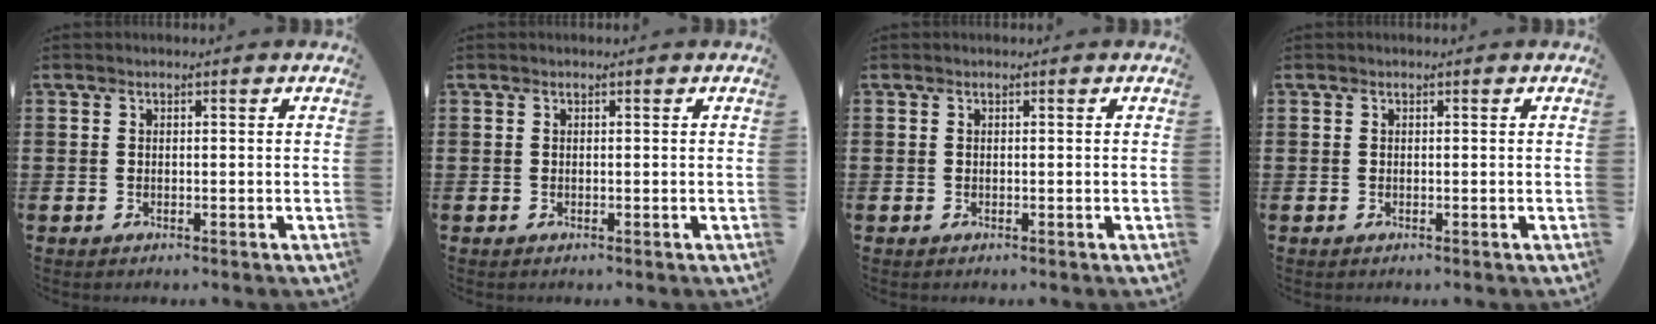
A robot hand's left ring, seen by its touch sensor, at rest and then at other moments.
{"total": 0.0}
{"total": 0.0}
{"total": 0.0}